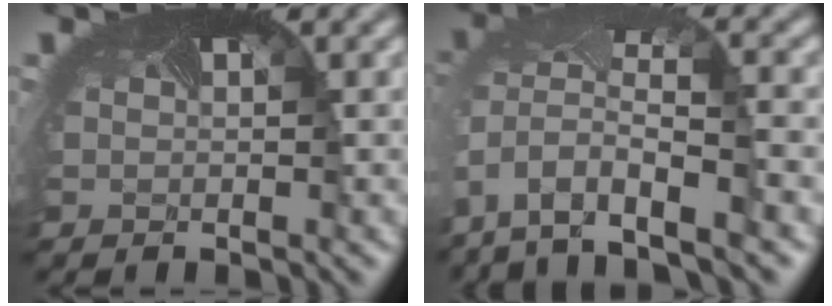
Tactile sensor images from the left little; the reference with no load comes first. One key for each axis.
{"total": 9.5, "fx": -4.4, "fy": 4.7, "fz": 6.9, "tx": -0.173, "ty": -0.023, "tz": -0.058}